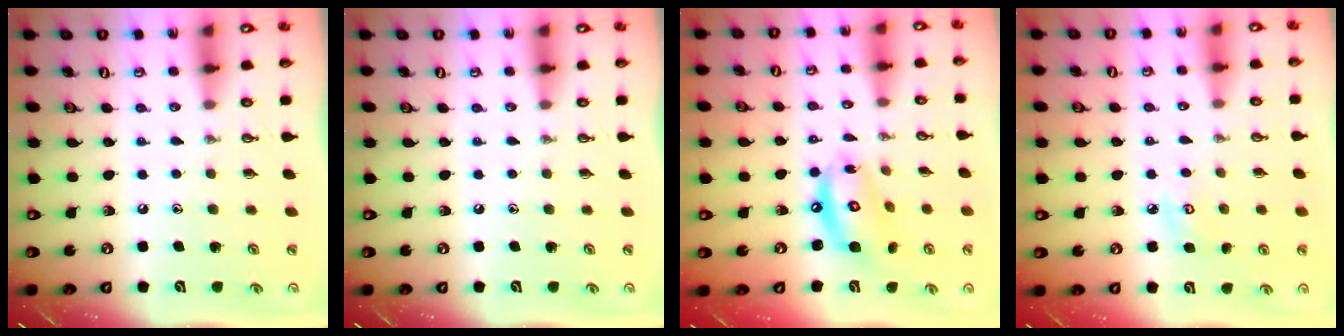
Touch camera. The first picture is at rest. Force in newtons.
{"total": 0.0}
{"total": 12.6, "press": 12.6, "slide": 1.1}
{"total": 4.4, "press": 4.3, "slide": 0.4}